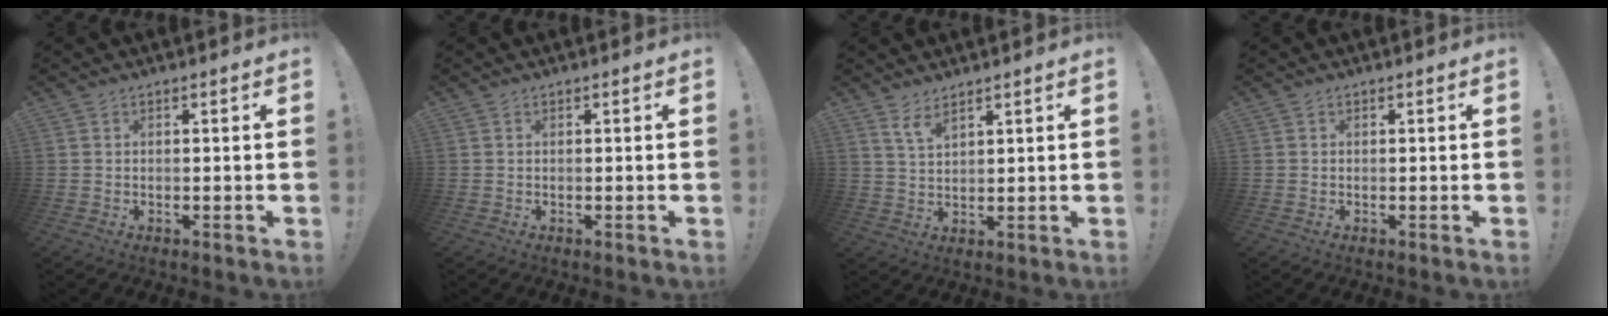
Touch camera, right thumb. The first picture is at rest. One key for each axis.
{"total": 0.0}
{"total": 4.7, "fx": 3.5, "fy": 1.0, "fz": 2.9, "tx": -0.049, "ty": -0.022, "tz": 0.061}
{"total": 0.0}